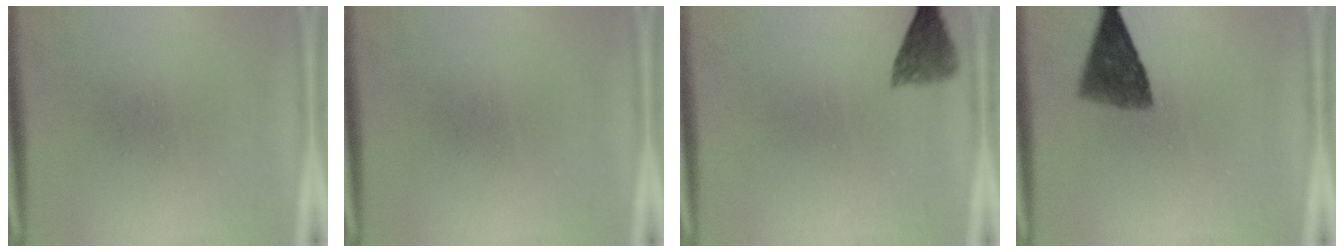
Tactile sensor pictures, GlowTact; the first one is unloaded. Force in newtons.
{"total": 0.0}
{"total": 3.7}
{"total": 6.8}